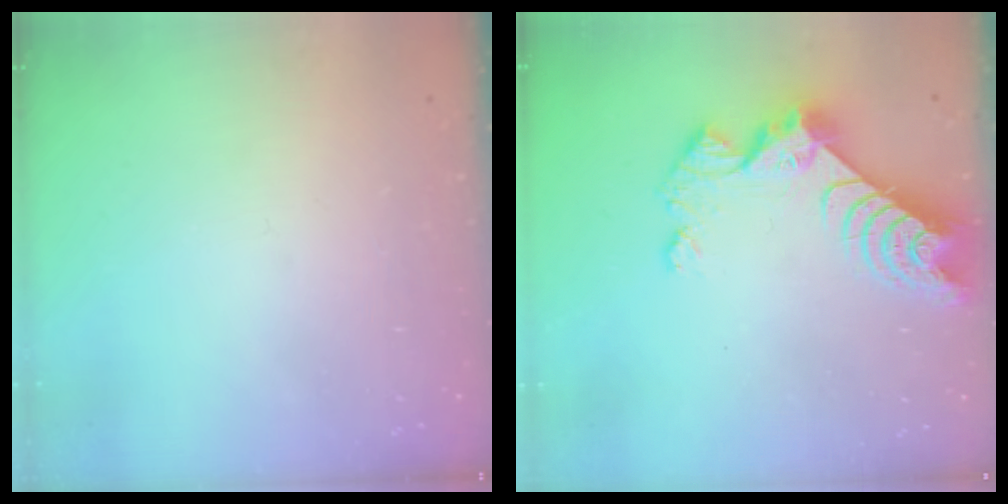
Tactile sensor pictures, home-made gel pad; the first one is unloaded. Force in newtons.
{"total": 9.0, "press": 9.0, "slide": 0.8}